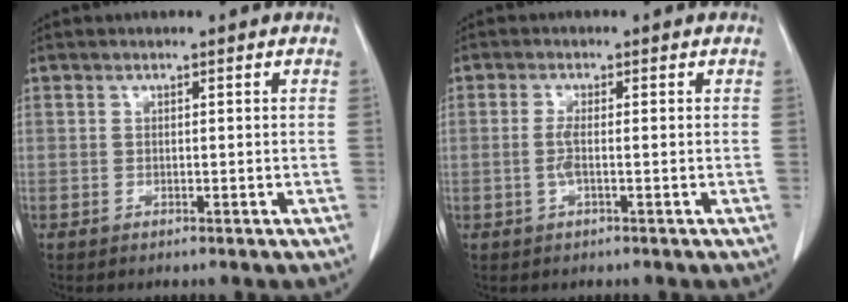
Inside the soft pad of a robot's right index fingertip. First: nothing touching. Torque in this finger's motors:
{"motor_torque": [-0.06, 0.11, -0.01, 0.00]}